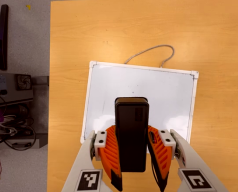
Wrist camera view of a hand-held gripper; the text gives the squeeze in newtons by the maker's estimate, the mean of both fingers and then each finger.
{"total": 7.7, "left": 6.1, "right": 9.2}